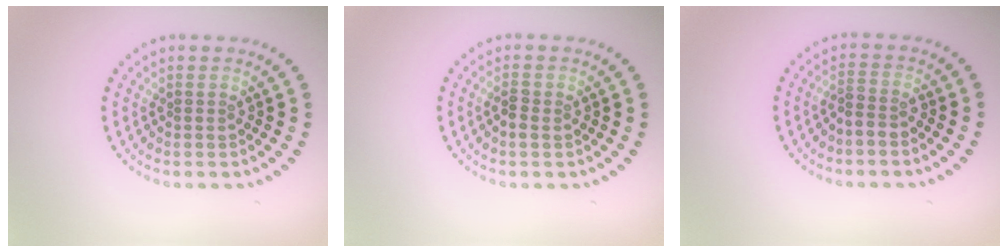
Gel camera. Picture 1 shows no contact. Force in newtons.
{"total": 1.4, "press": 1.4, "slide": 0.1}
{"total": 1.5, "press": 1.3, "slide": 0.8}